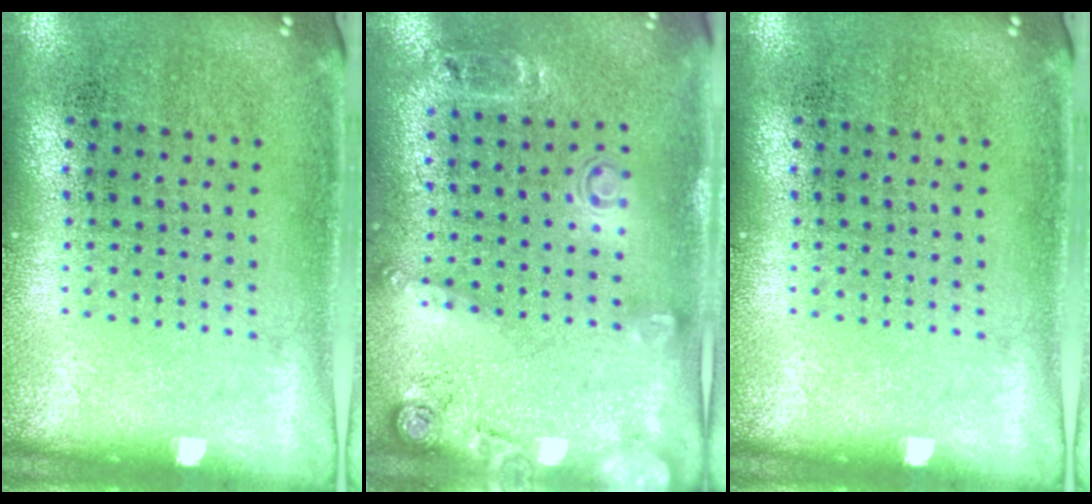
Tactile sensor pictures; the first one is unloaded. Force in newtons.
{"total": 1.8, "press": 1.2, "slide": 1.3}
{"total": 0.0}